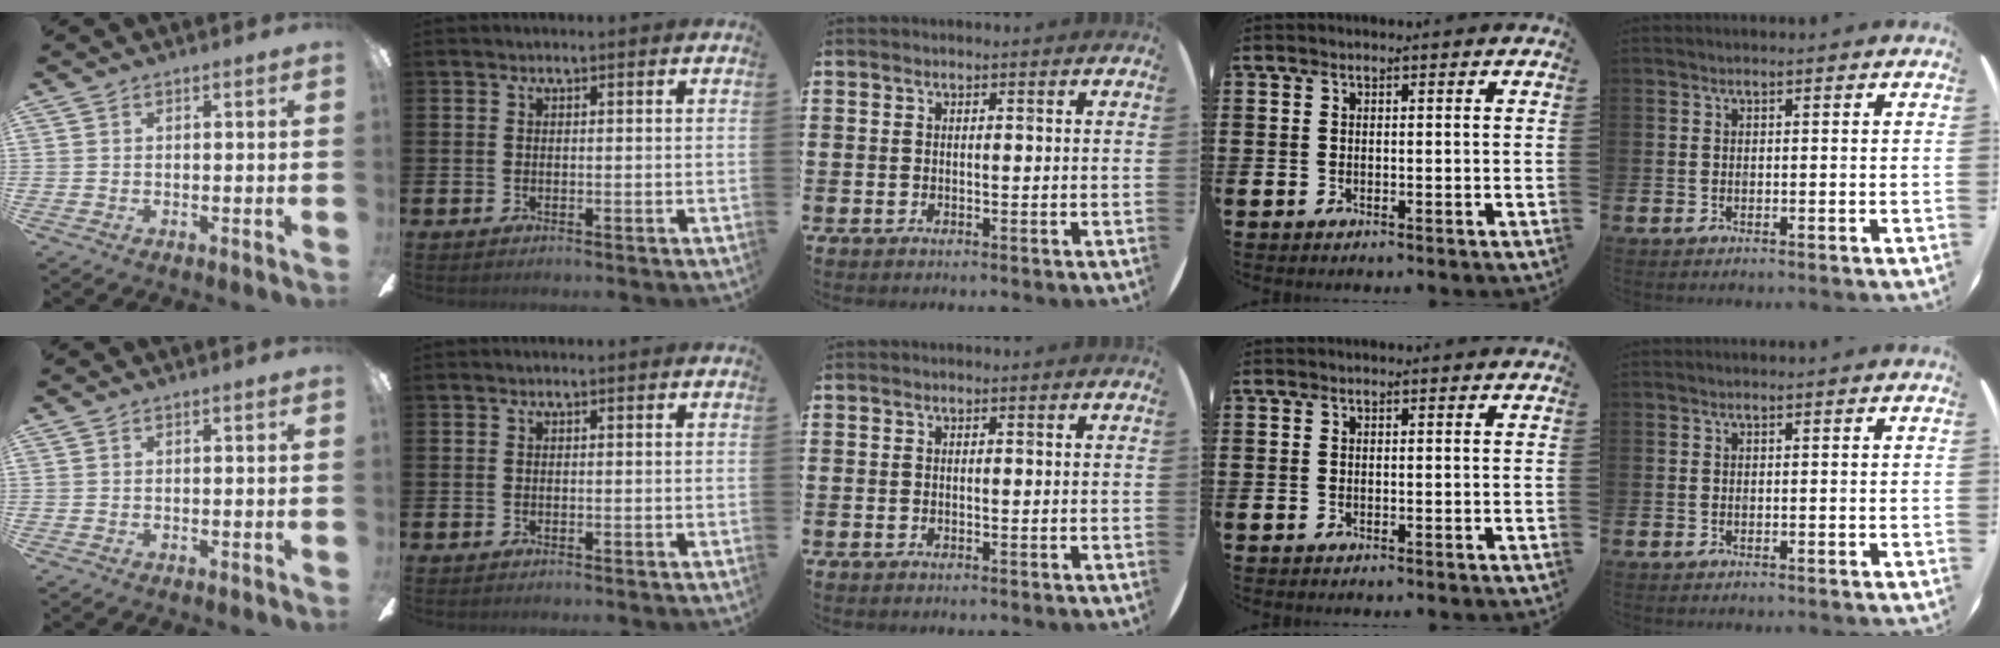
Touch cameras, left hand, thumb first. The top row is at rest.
{}